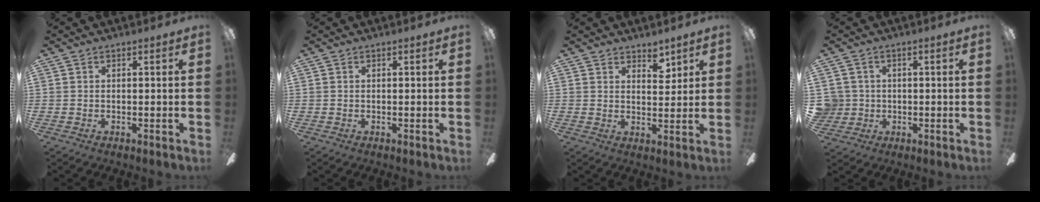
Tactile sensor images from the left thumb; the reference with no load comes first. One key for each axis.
{"total": 0.0}
{"total": 4.8, "fx": 4.0, "fy": 2.2, "fz": 1.6, "tx": 0.000, "ty": -0.026, "tz": 0.066}
{"total": 4.7, "fx": 0.5, "fy": 4.6, "fz": 0.6, "tx": -0.031, "ty": 0.013, "tz": 0.012}